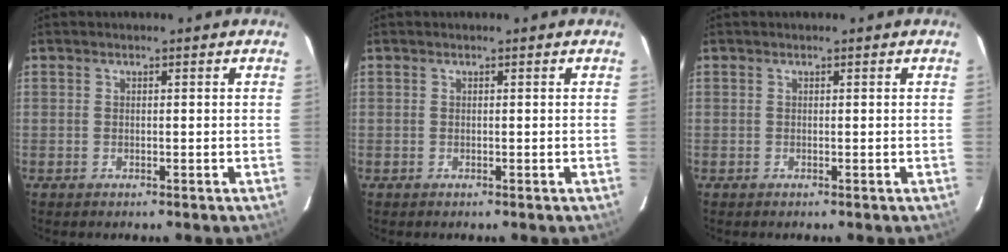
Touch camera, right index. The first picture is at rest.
{"total": 0.0}
{"total": 0.0}